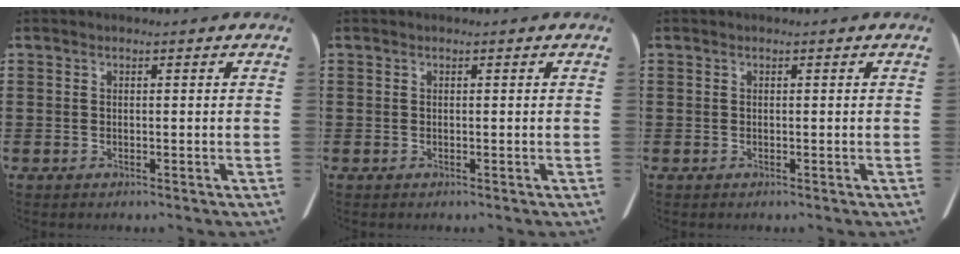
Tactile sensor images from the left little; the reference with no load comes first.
{"total": 0.0}
{"total": 0.0}